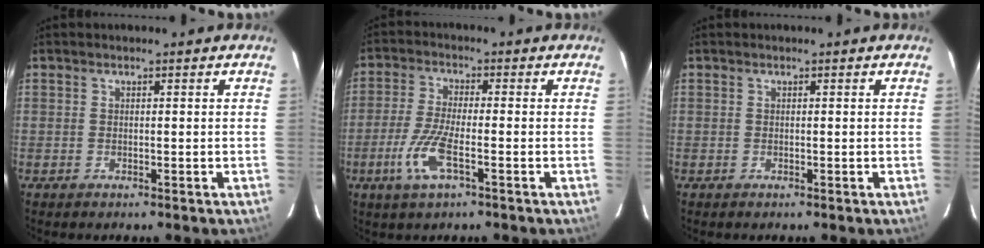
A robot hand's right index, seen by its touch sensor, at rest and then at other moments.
{"total": 7.0, "force": [-3.0, 1.2, 6.3], "torque": [-0.138, -0.011, -0.059]}
{"total": 0.0}